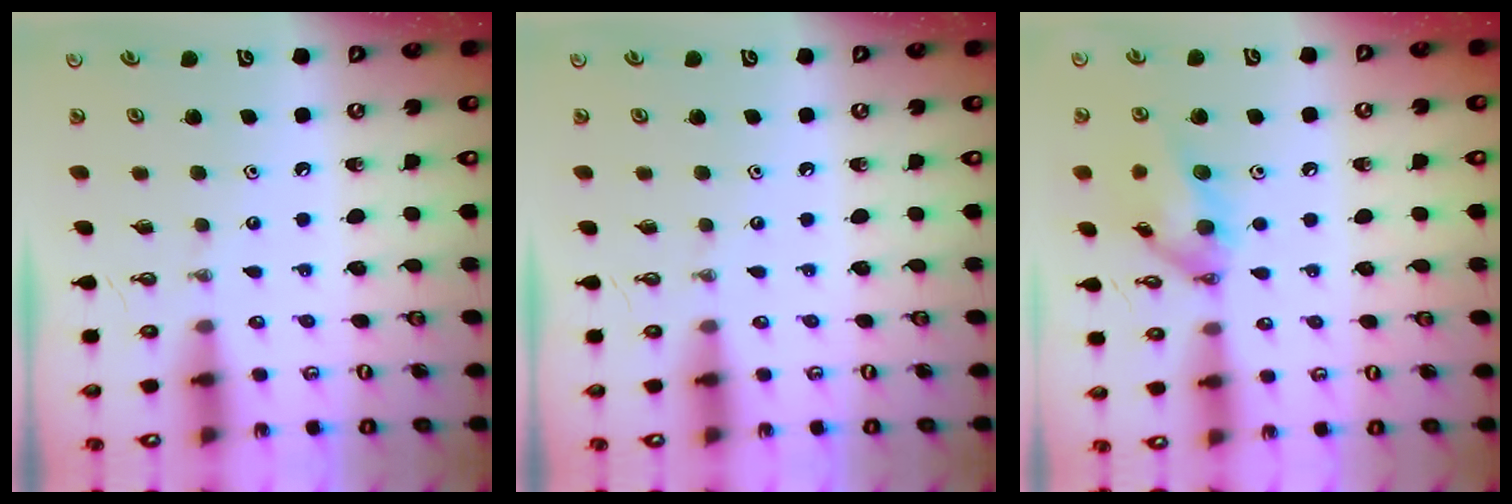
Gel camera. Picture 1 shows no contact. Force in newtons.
{"total": 0.0}
{"total": 13.0, "press": 13.0, "slide": 0.9}